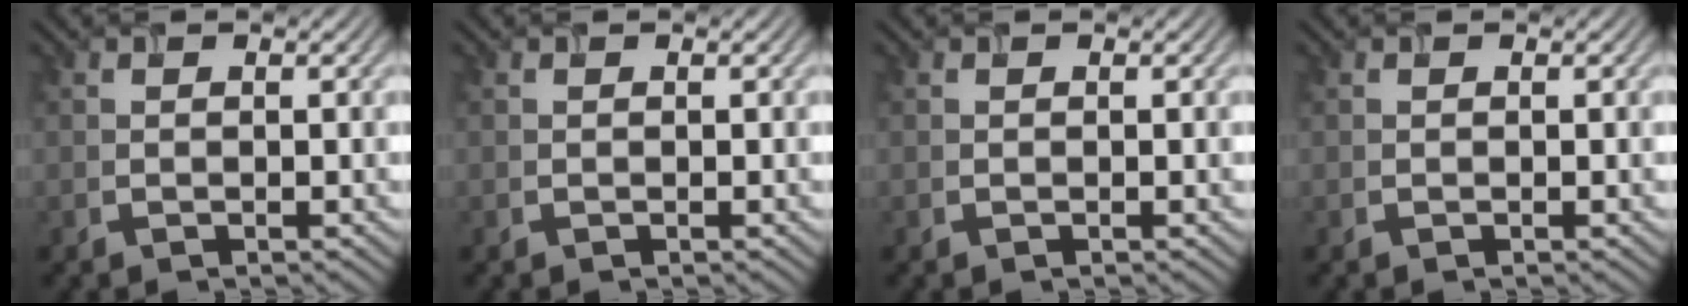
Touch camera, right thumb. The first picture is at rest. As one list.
[{"total": 0.0}, {"total": 0.0}, {"total": 0.0}]